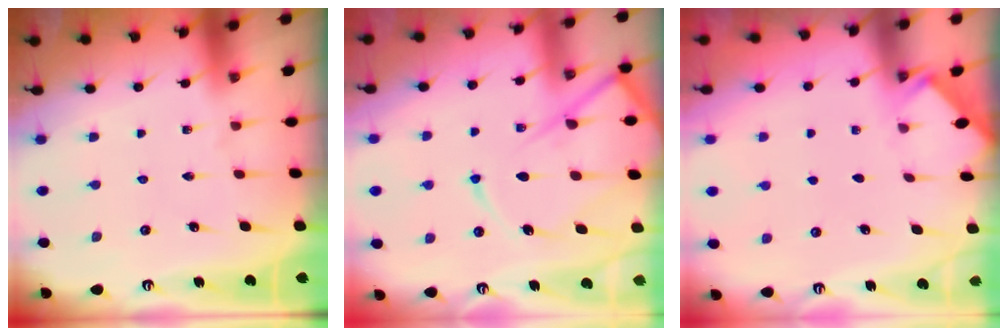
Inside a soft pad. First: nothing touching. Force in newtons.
{"total": 13.6, "press": 13.5, "slide": 1.2}
{"total": 1.7, "press": 1.6, "slide": 0.2}